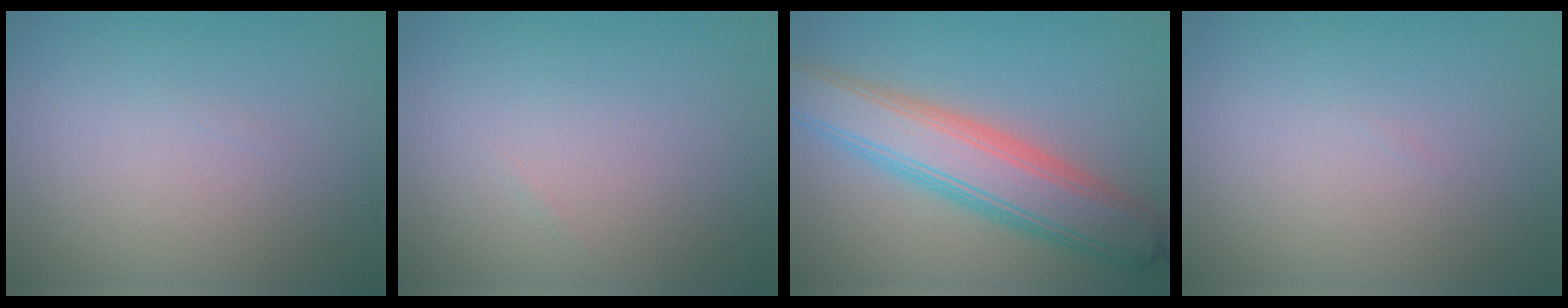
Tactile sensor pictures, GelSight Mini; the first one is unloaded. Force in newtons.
{"total": 0.0}
{"total": 7.7, "press": 7.6, "slide": 0.5}
{"total": 0.0}